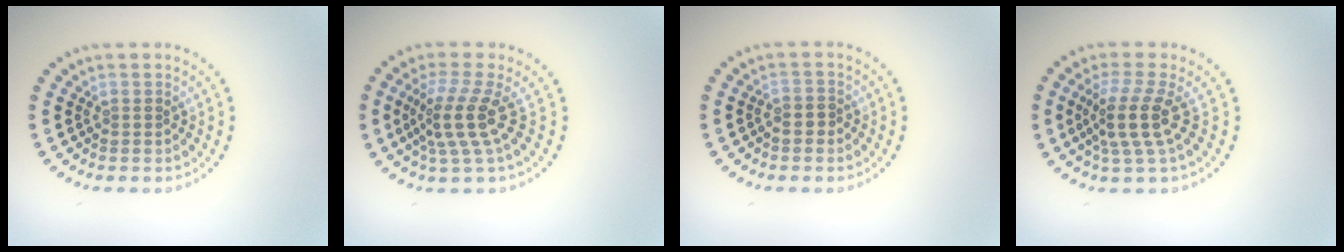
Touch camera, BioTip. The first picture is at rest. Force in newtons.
{"total": 3.8, "press": 2.7, "slide": 2.7}
{"total": 1.0, "press": 0.8, "slide": 0.5}
{"total": 3.6, "press": 2.8, "slide": 2.4}